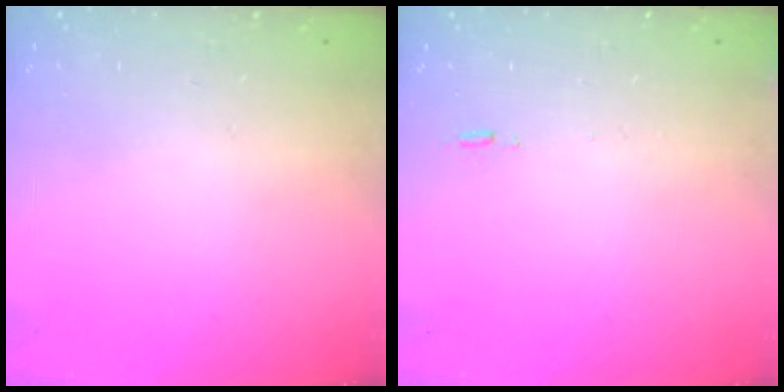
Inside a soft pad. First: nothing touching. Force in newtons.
{"total": 6.6, "press": 6.3, "slide": 1.9}